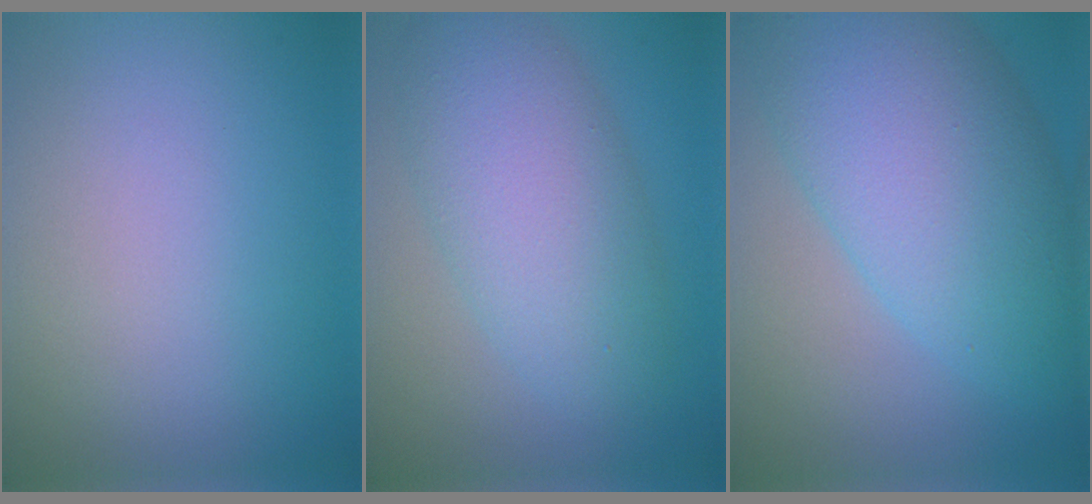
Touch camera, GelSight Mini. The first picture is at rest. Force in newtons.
{"total": 6.9, "press": 6.9, "slide": 0.4}
{"total": 10.3, "press": 10.3, "slide": 0.2}